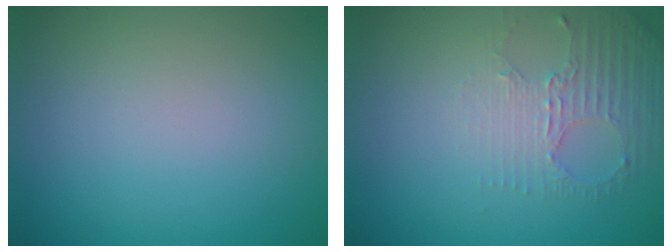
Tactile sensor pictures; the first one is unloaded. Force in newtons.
{"total": 2.6, "press": 1.9, "slide": 1.9}